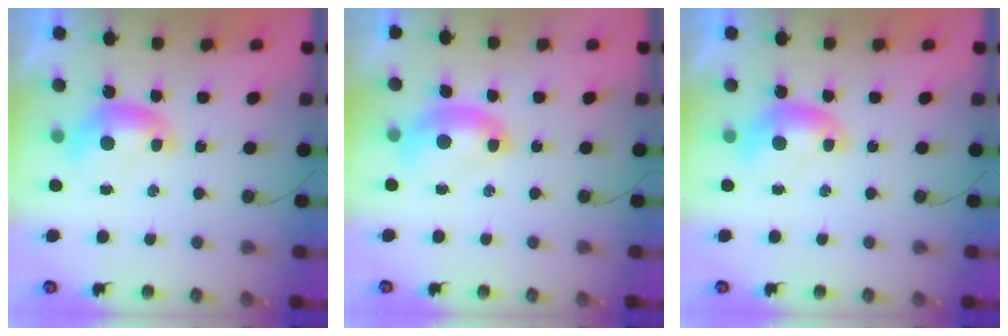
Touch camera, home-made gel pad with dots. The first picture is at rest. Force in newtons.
{"total": 2.5, "press": 2.5, "slide": 0.5}
{"total": 0.0}